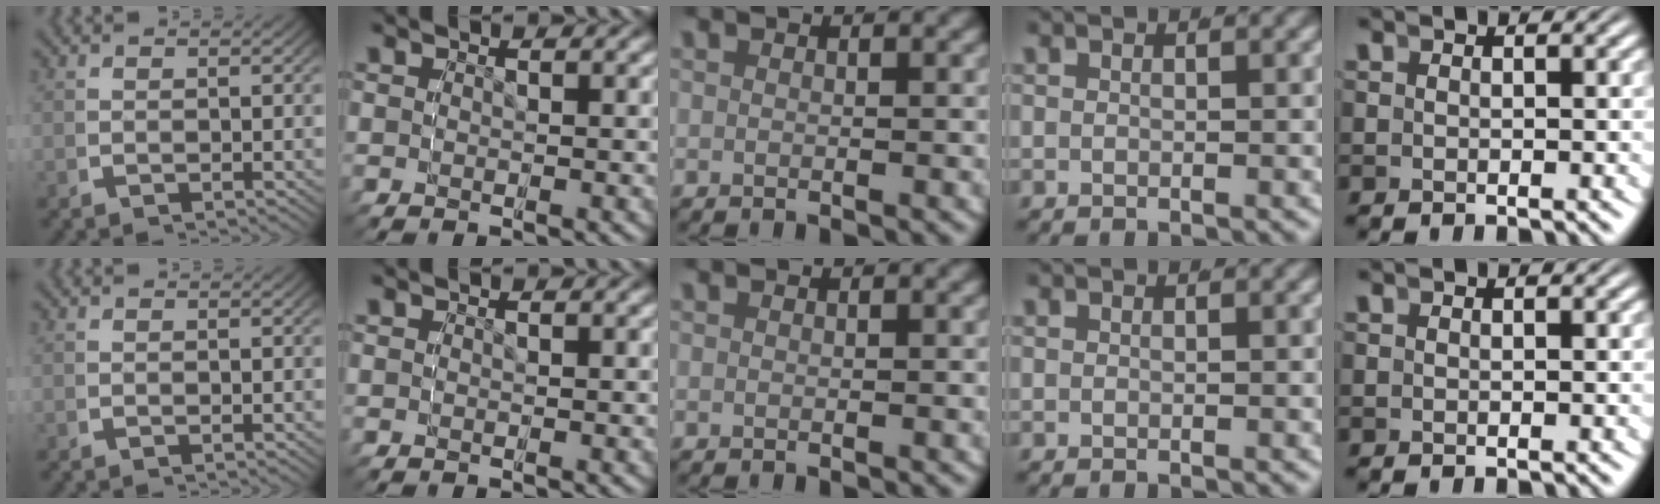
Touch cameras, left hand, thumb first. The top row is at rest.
{}